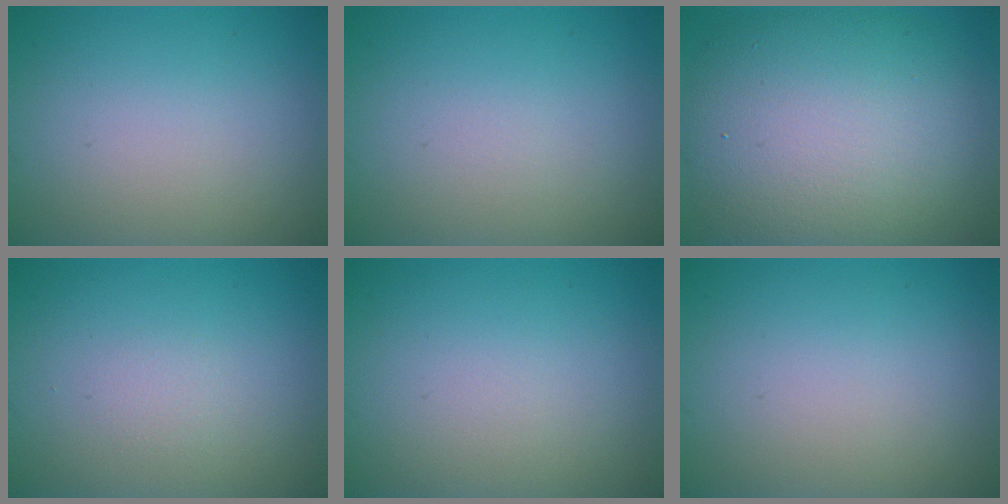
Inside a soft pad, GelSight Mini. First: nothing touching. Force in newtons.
{"total": 0.0}
{"total": 11.7, "press": 11.7, "slide": 0.9}
{"total": 0.7, "press": 0.7, "slide": 0.1}
{"total": 0.0}
{"total": 0.0}